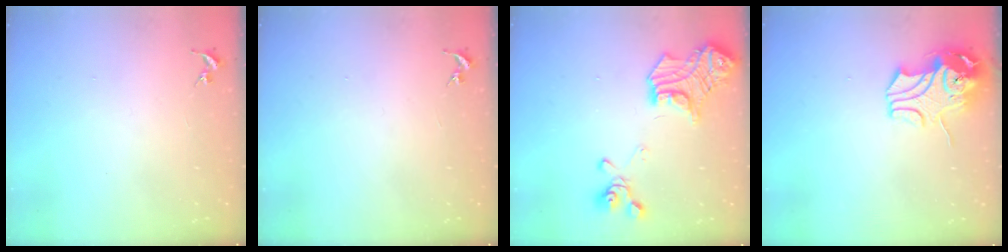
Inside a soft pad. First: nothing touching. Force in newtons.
{"total": 0.0}
{"total": 20.7, "press": 20.7, "slide": 1.8}
{"total": 11.2, "press": 11.0, "slide": 1.9}